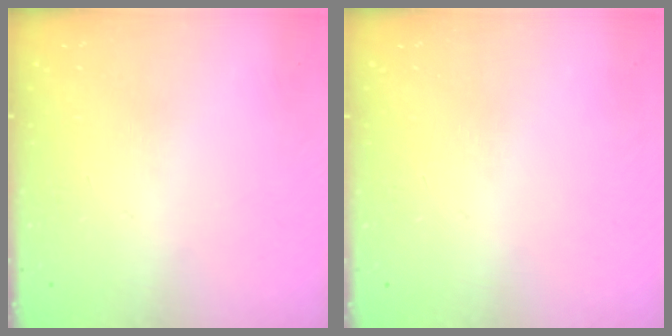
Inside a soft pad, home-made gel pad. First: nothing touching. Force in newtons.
{"total": 0.0}